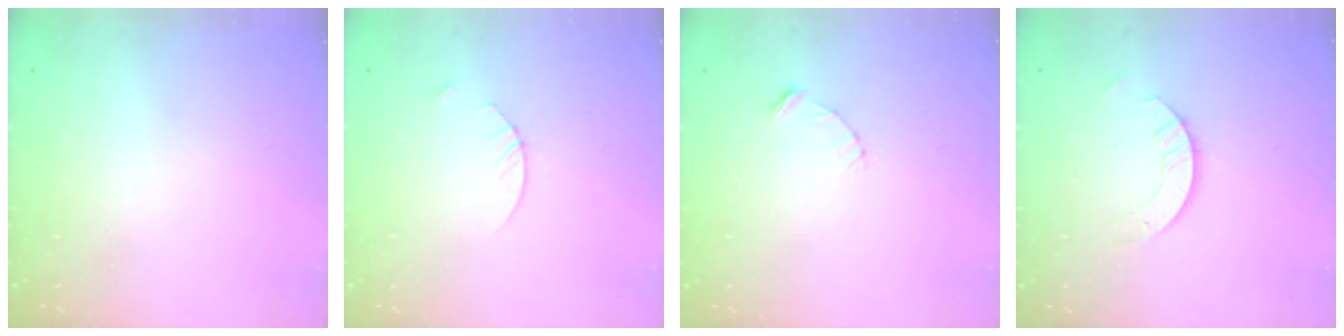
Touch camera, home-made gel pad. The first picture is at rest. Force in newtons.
{"total": 1.4, "press": 1.4, "slide": 0.2}
{"total": 2.7, "press": 2.7, "slide": 0.3}
{"total": 3.6, "press": 3.6, "slide": 0.4}